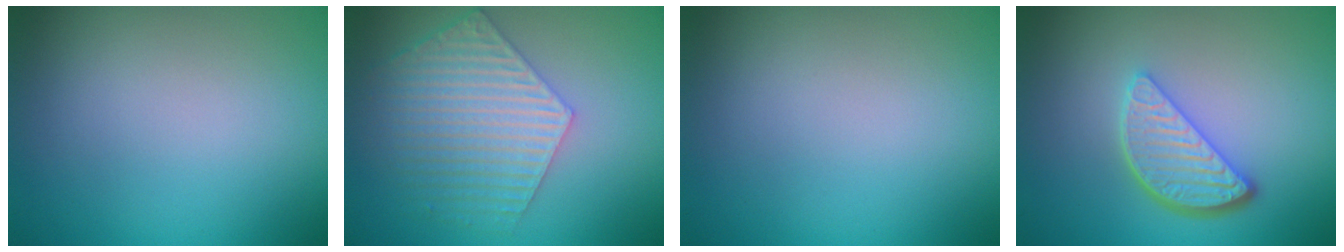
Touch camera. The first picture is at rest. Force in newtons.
{"total": 6.1, "press": 4.7, "slide": 3.9}
{"total": 0.0}
{"total": 3.9, "press": 3.2, "slide": 2.3}